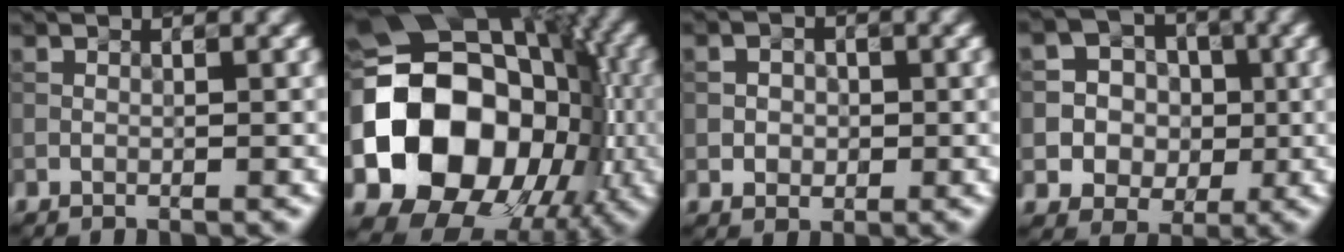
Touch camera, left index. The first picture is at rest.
{"total": 18.0, "force": [-2.3, 14.1, 11.0], "torque": [-0.191, -0.009, -0.043]}
{"total": 2.1, "force": [0.0, 1.9, 1.0], "torque": [-0.006, 0.005, -0.008]}
{"total": 6.2, "force": [-0.4, 6.0, 1.6], "torque": [-0.018, 0.028, -0.027]}